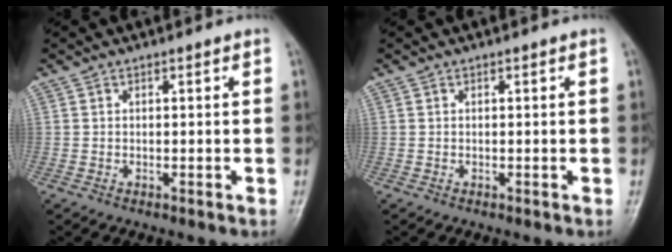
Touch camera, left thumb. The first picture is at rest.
{"total": 0.0}